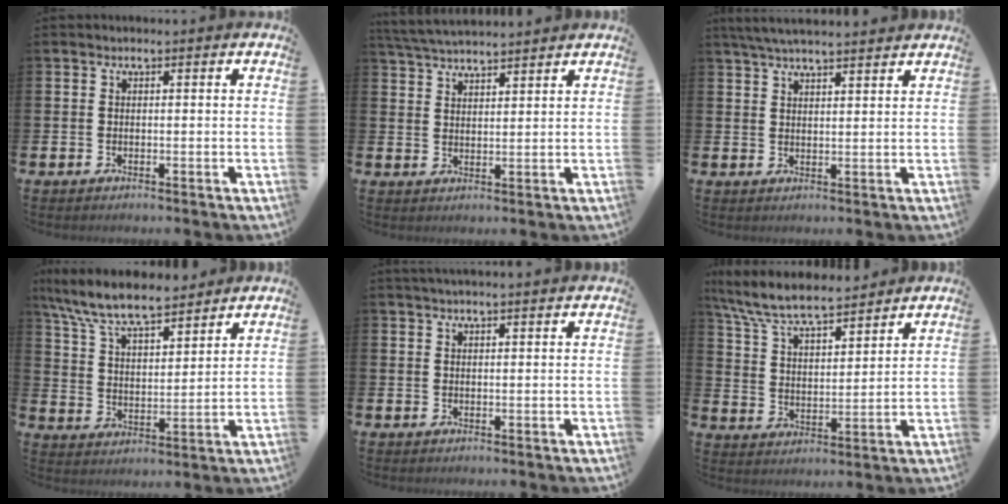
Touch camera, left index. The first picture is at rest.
{"total": 4.4, "force": [4.3, 0.4, 0.7], "torque": [-0.030, -0.020, 0.078]}
{"total": 4.6, "force": [4.3, 0.3, 1.4], "torque": [-0.034, -0.012, 0.079]}
{"total": 8.6, "force": [7.9, 1.6, 3.2], "torque": [-0.093, -0.044, 0.140]}
{"total": 1.8, "force": [1.7, -0.1, 0.6], "torque": [-0.010, -0.005, 0.031]}
{"total": 7.9, "force": [7.3, 1.2, 2.8], "torque": [-0.081, -0.045, 0.128]}